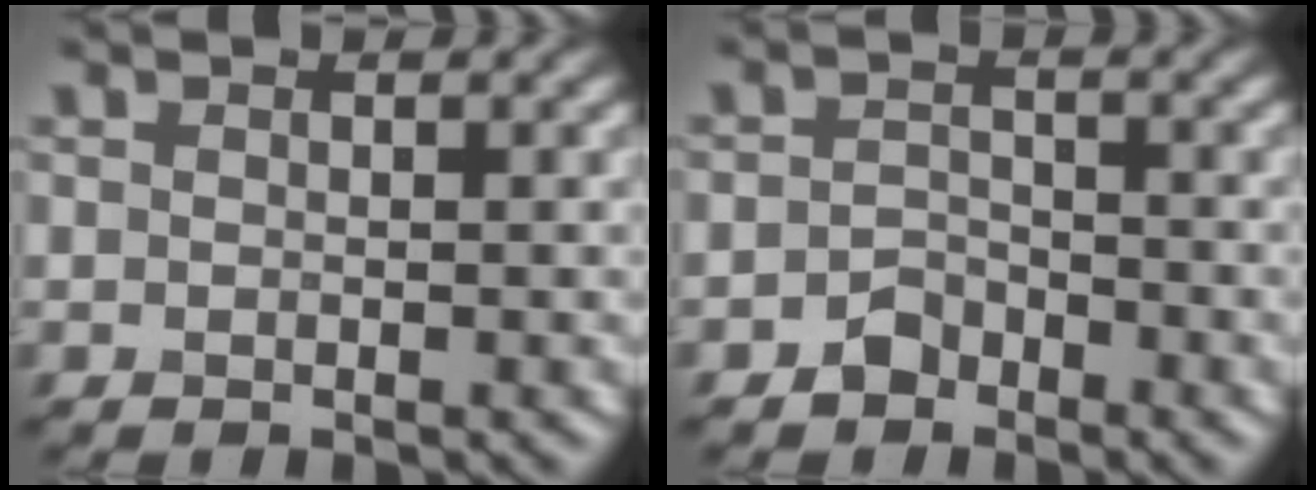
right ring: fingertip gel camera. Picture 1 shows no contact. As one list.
[{"total": 1.8, "force": [-1.4, 1.2, 0.4], "torque": [-0.001, 0.009, -0.027]}]